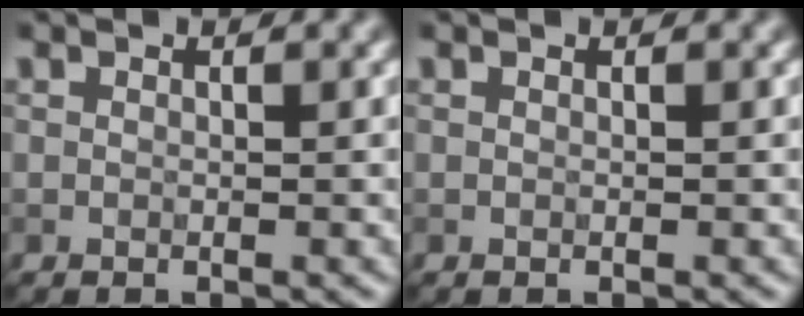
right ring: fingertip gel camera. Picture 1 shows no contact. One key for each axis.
{"total": 0.0}